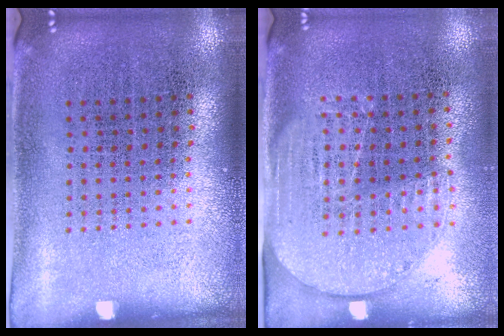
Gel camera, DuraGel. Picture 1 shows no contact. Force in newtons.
{"total": 1.6, "press": 1.4, "slide": 0.7}